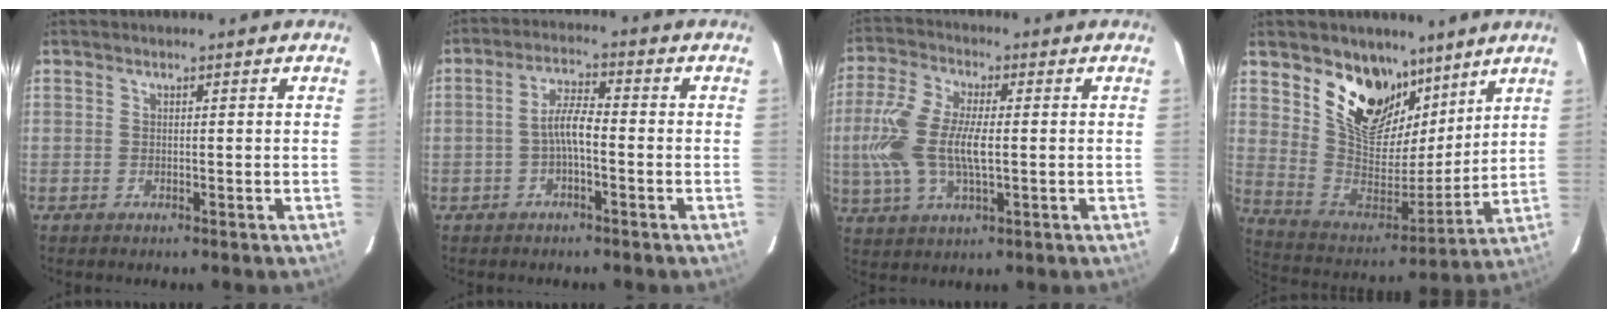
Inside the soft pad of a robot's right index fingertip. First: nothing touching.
{"total": 4.4, "force": [-1.5, 1.0, 4.1], "torque": [-0.081, 0.013, -0.029]}
{"total": 12.9, "force": [-0.4, 5.6, 11.6], "torque": [-0.255, 0.004, -0.008]}
{"total": 18.4, "force": [11.8, 10.7, 9.2], "torque": [-0.190, -0.010, 0.222]}